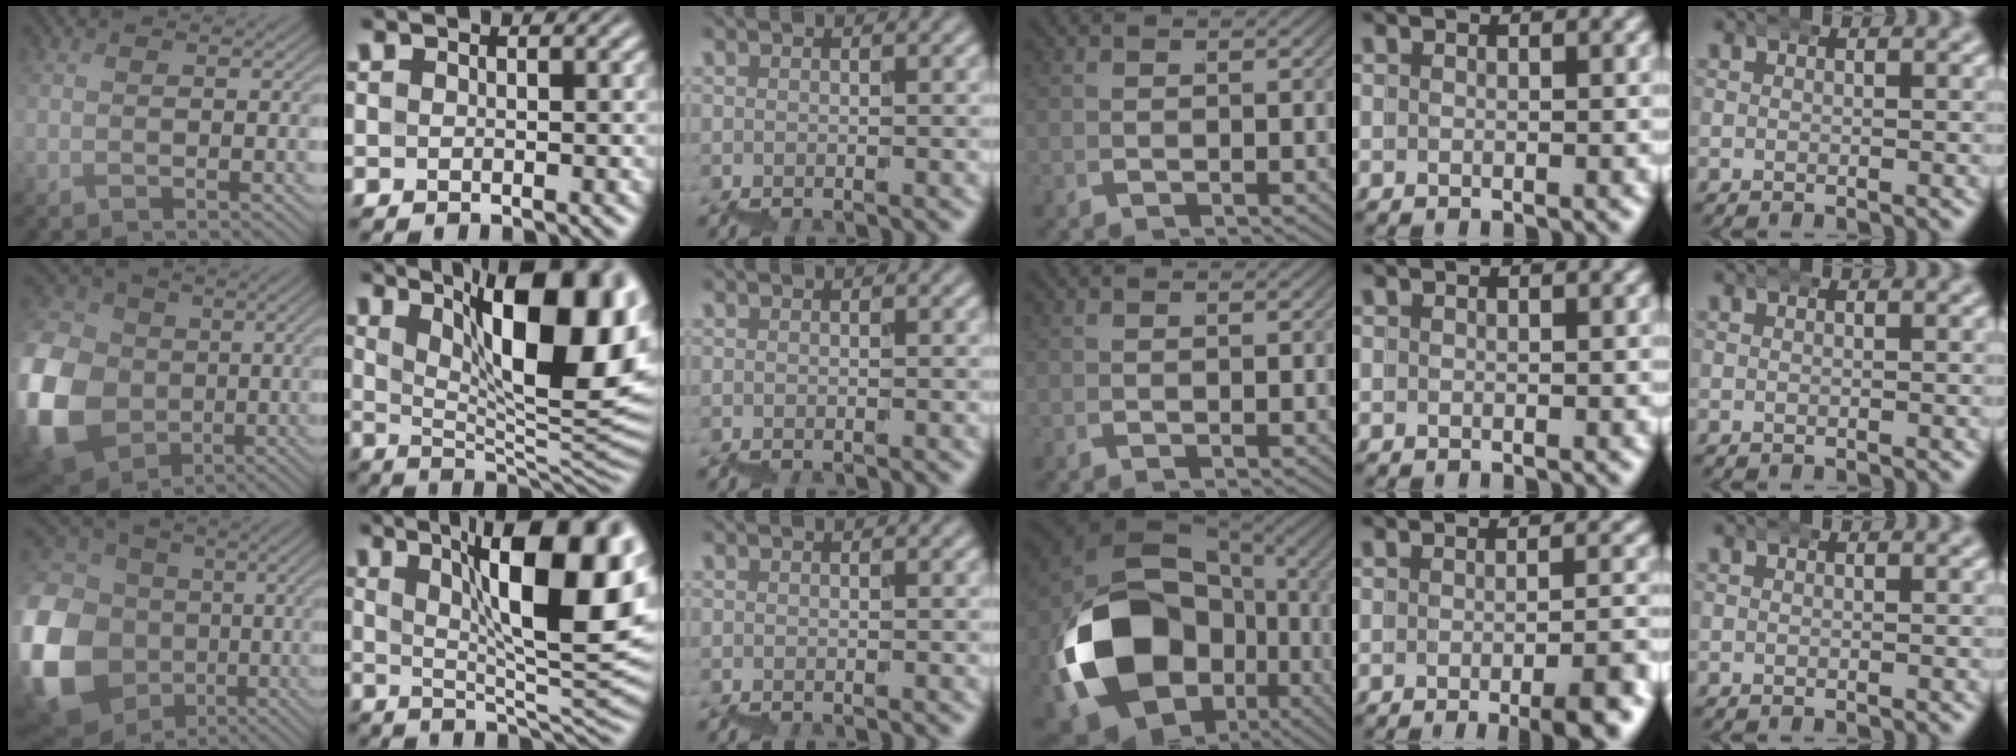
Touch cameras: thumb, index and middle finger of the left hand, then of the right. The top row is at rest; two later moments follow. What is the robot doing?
{"motion": "wrap", "object": "bandana"}